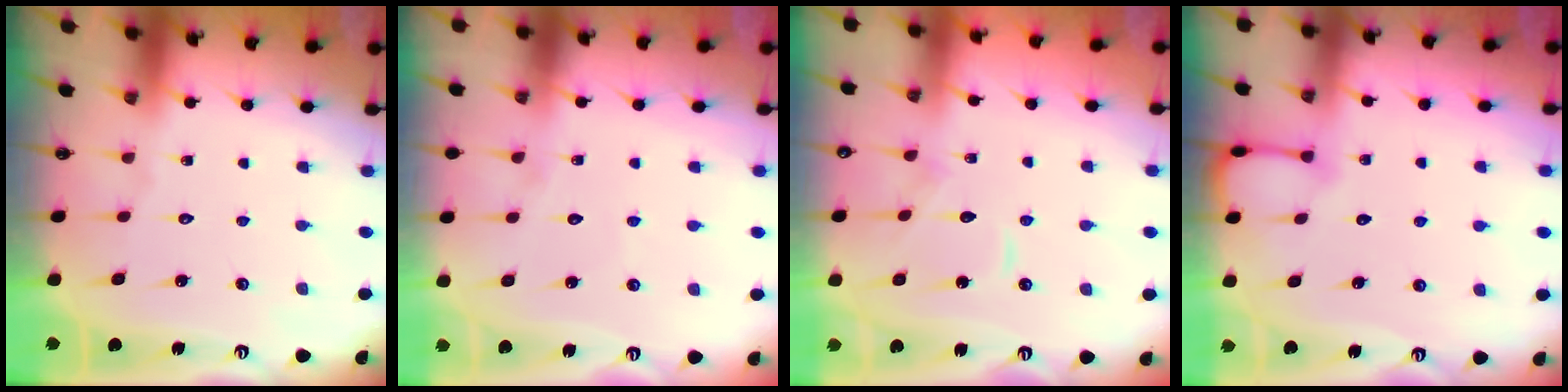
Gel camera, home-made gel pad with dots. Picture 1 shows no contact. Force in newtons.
{"total": 2.7, "press": 2.7, "slide": 0.3}
{"total": 7.8, "press": 7.7, "slide": 0.6}
{"total": 3.5, "press": 3.5, "slide": 0.4}